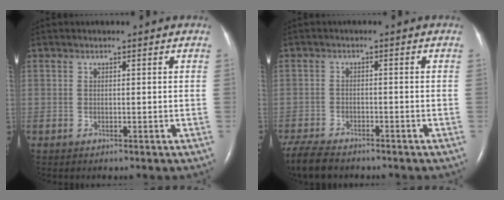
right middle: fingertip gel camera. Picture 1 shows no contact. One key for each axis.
{"total": 7.2, "fx": -6.2, "fy": 1.9, "fz": 3.3, "tx": -0.062, "ty": -0.019, "tz": -0.105}